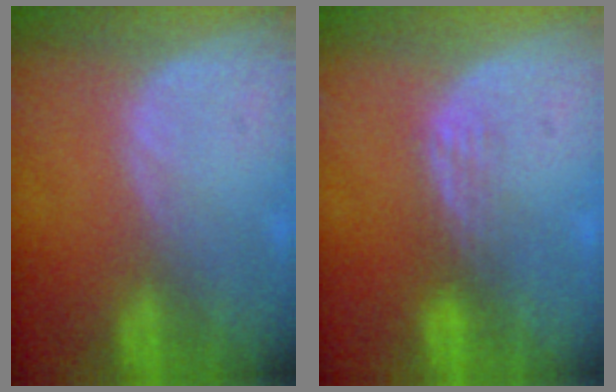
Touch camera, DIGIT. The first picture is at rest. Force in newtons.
{"total": 2.2, "press": 2.2, "slide": 0.2}